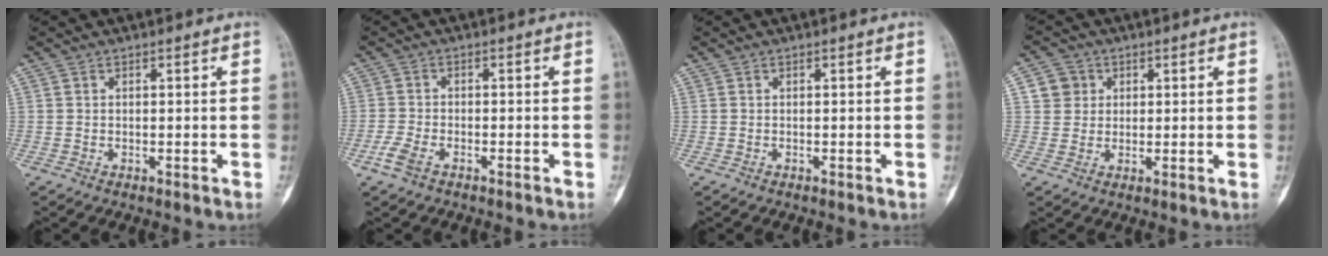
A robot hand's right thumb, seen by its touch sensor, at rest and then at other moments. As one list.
[{"total": 3.5, "force": [-2.1, 1.6, 2.3], "torque": [-0.059, 0.007, -0.044]}, {"total": 0.0}, {"total": 4.4, "force": [1.3, 4.1, 0.7], "torque": [0.013, 0.000, 0.019]}]